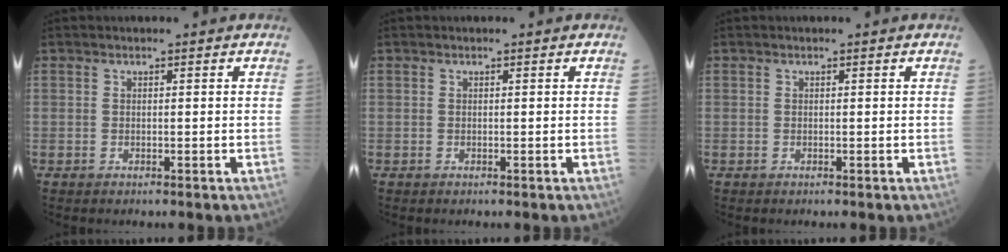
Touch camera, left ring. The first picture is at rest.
{"total": 0.0}
{"total": 0.0}